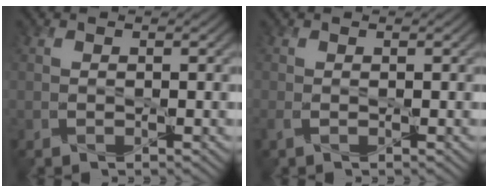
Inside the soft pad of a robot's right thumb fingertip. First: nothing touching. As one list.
[{"total": 1.0, "force": [-0.3, 0.4, 0.9], "torque": [-0.025, -0.005, -0.007]}]